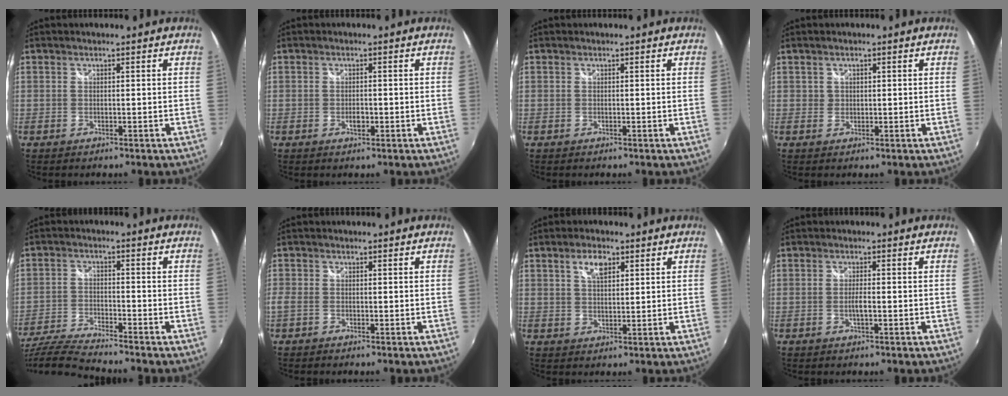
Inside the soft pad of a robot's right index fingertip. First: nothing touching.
{"total": 1.6, "force": [-0.6, 1.0, 1.1], "torque": [-0.019, -0.001, -0.012]}
{"total": 0.0}
{"total": 1.0, "force": [0.4, 0.9, 0.2], "torque": [0.000, 0.005, 0.008]}
{"total": 11.1, "force": [-10.0, 0.3, 4.7], "torque": [-0.116, -0.024, -0.196]}
{"total": 2.5, "force": [-1.5, 1.5, 1.3], "torque": [-0.031, -0.005, -0.033]}
{"total": 4.3, "force": [2.1, 2.1, 3.1], "torque": [-0.054, 0.007, 0.037]}
{"total": 1.8, "force": [-0.6, 0.2, 1.7], "torque": [-0.034, -0.003, -0.011]}